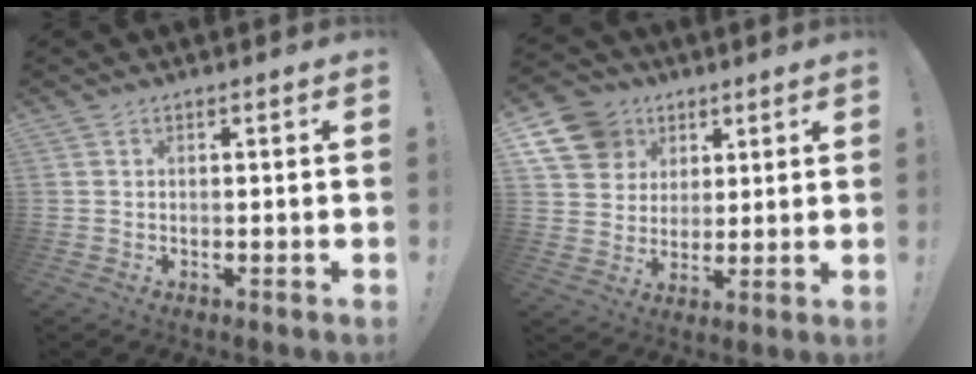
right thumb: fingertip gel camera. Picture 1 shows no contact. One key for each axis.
{"total": 13.1, "fx": 6.1, "fy": 10.8, "fz": 4.2, "tx": -0.056, "ty": -0.033, "tz": 0.124}